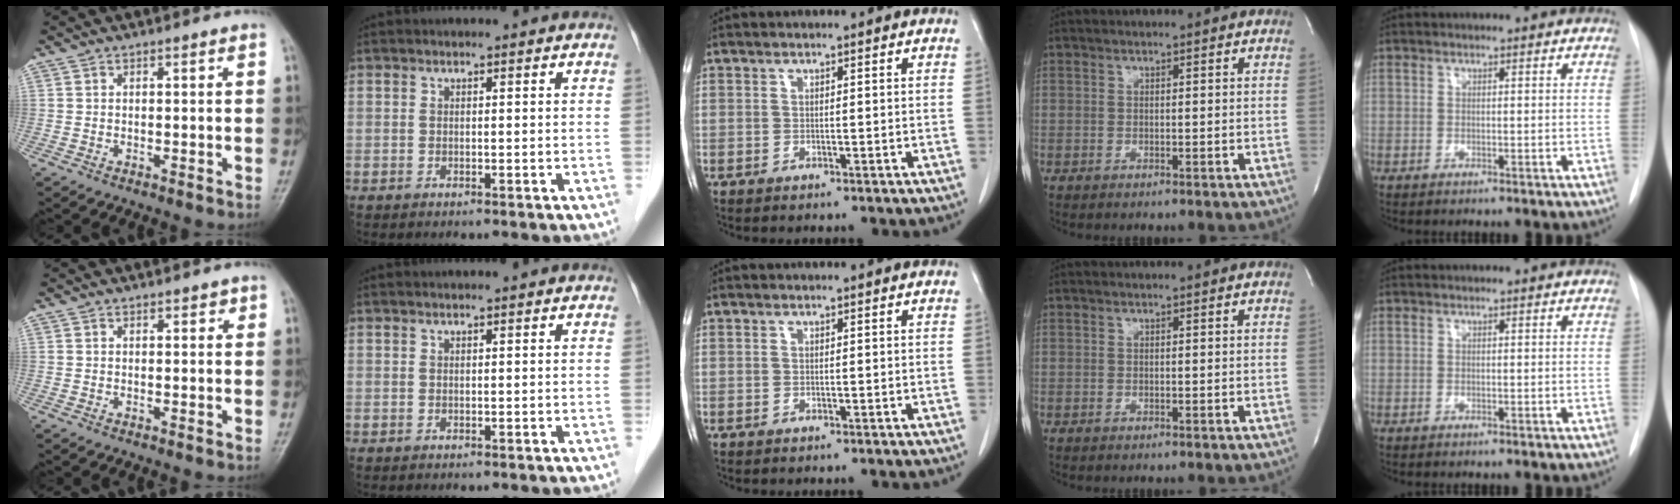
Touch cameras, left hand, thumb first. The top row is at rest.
{"thumb": {"total": 1.1, "force": [0.8, 0.6, 0.5], "torque": [0.003, -0.003, 0.006]}, "index": {"total": 0.8, "force": [0.7, -0.1, 0.3], "torque": [-0.009, 0.011, 0.016]}}